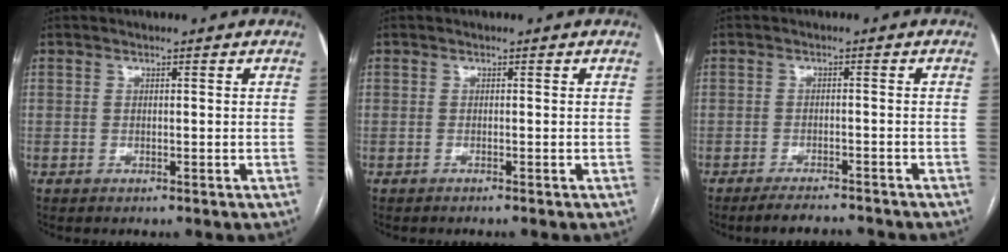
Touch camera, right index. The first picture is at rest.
{"total": 0.6, "force": [-0.4, -0.3, 0.3], "torque": [0.000, 0.002, -0.008]}
{"total": 5.7, "force": [-5.4, 0.5, 1.8], "torque": [-0.026, -0.012, -0.083]}